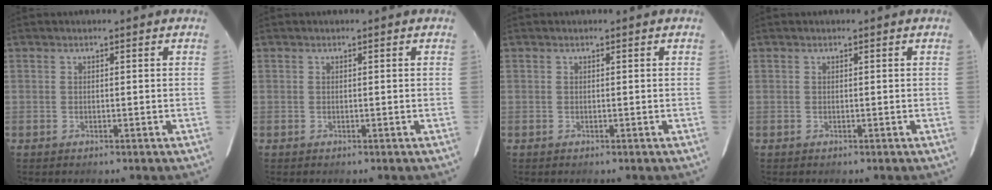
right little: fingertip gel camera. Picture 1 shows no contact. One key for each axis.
{"total": 0.0}
{"total": 0.0}
{"total": 0.0}